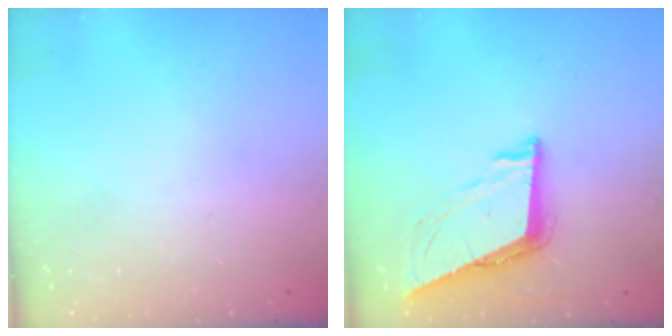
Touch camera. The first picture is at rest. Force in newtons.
{"total": 8.9, "press": 8.5, "slide": 2.7}